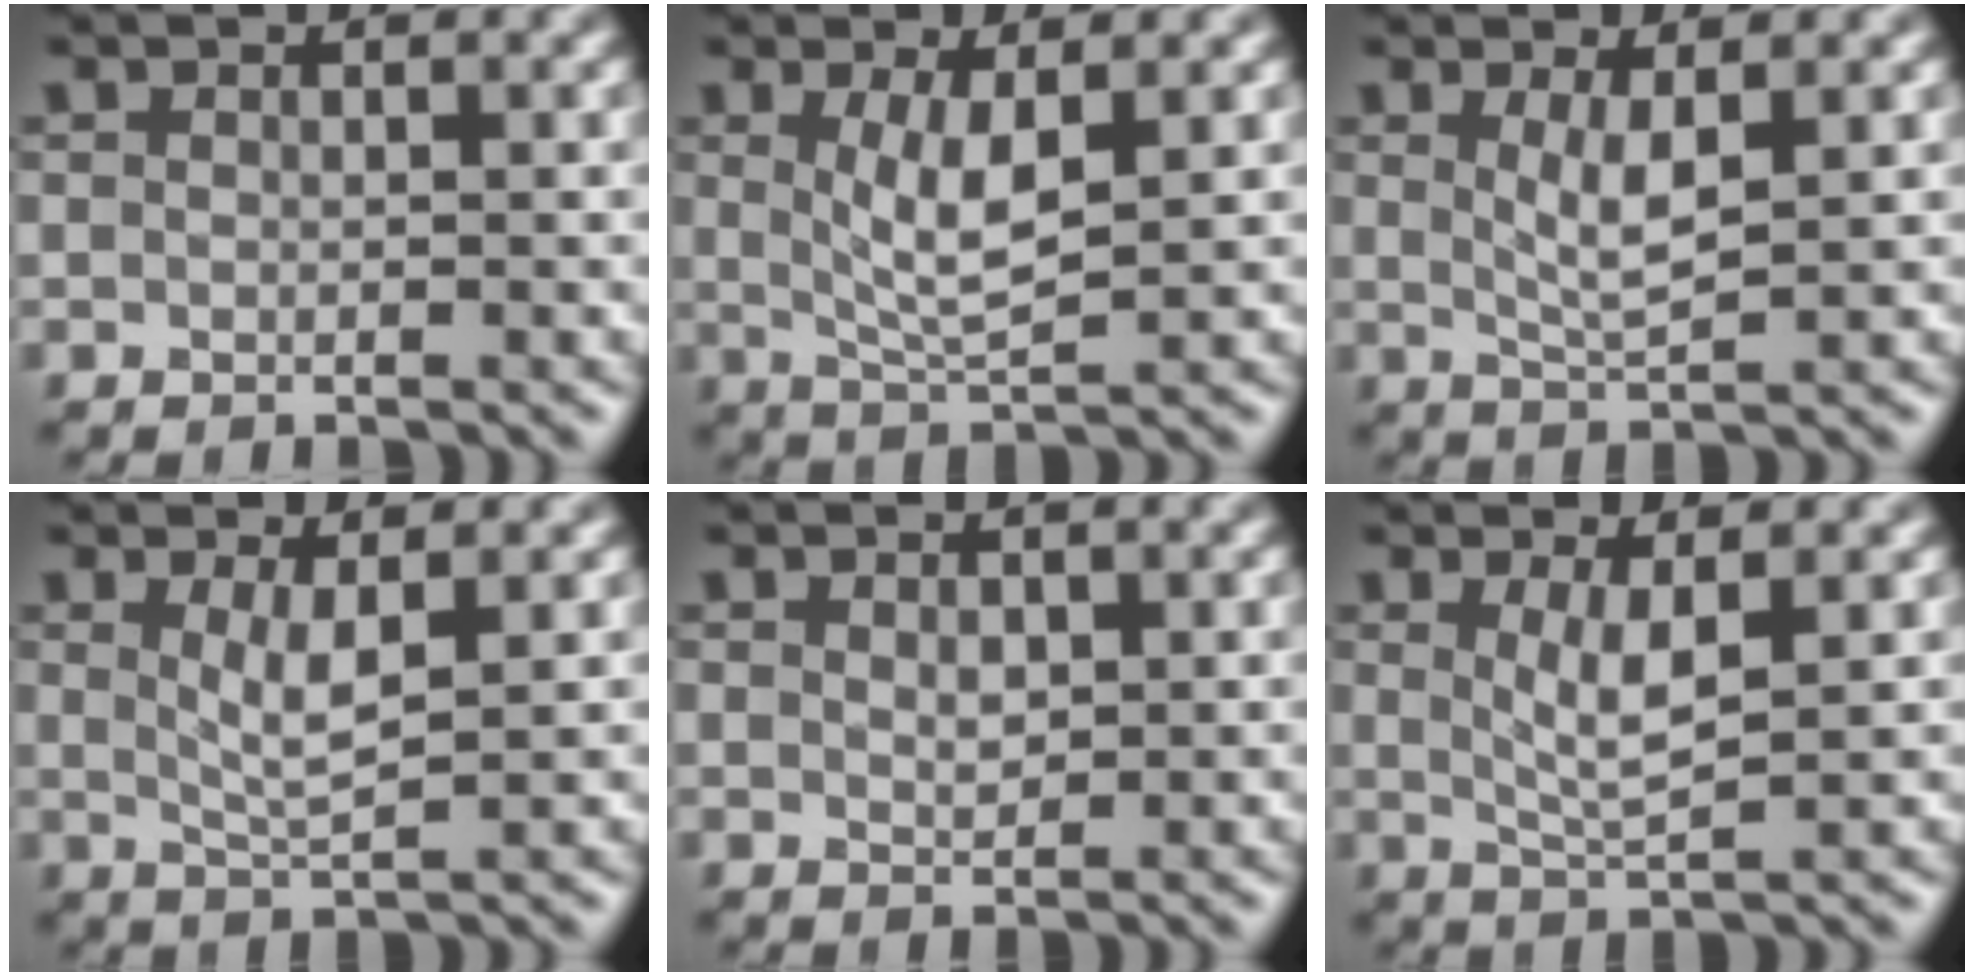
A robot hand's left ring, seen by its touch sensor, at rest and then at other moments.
{"total": 3.6, "force": [0.5, 1.0, 3.5], "torque": [-0.069, -0.008, 0.016]}
{"total": 2.5, "force": [0.5, 0.6, 2.4], "torque": [-0.047, -0.007, 0.015]}
{"total": 2.5, "force": [0.5, 0.6, 2.4], "torque": [-0.045, -0.007, 0.015]}
{"total": 0.9, "force": [0.2, 0.6, 0.6], "torque": [-0.012, -0.002, 0.010]}
{"total": 2.8, "force": [0.5, 0.7, 2.7], "torque": [-0.052, -0.008, 0.015]}